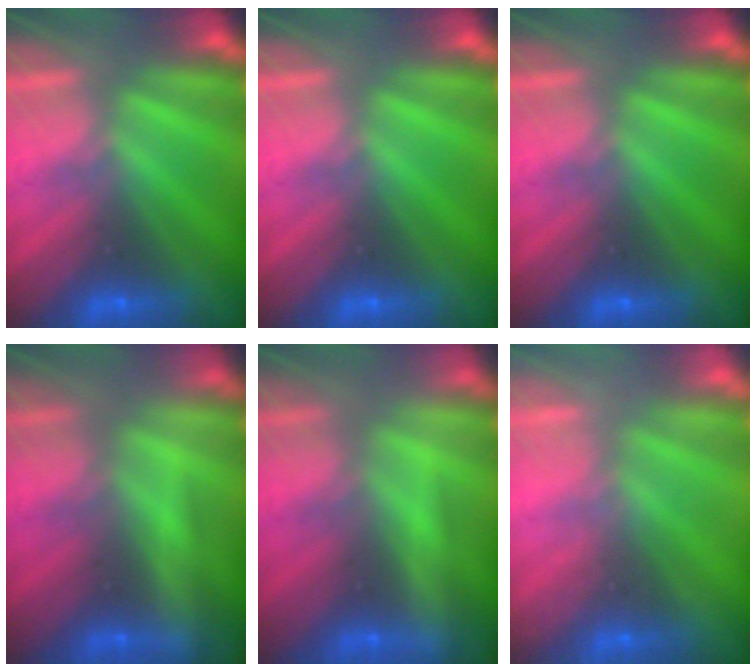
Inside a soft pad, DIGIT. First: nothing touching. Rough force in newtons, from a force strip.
{"total": 0.0}
{"total": 0.0}
{"total": 2.3}
{"total": 2.3}
{"total": 2.3}